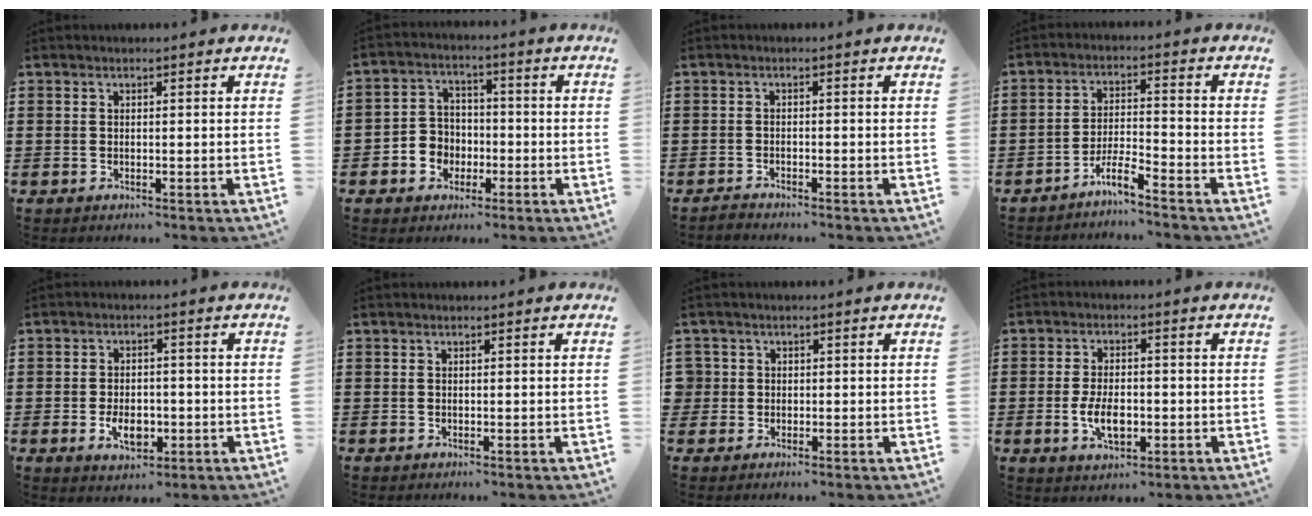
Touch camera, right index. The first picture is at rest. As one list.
[{"total": 4.4, "force": [-1.8, 4.0, 0.8], "torque": [-0.028, 0.012, -0.036]}, {"total": 1.0, "force": [-1.0, 0.1, 0.0], "torque": [-0.003, 0.001, -0.022]}, {"total": 4.5, "force": [-3.9, 0.1, 2.1], "torque": [-0.056, -0.002, -0.082]}, {"total": 4.9, "force": [-1.5, 2.9, 3.7], "torque": [-0.067, -0.003, -0.027]}, {"total": 0.0}, {"total": 2.0, "force": [0.1, 2.0, 0.2], "torque": [-0.015, 0.008, -0.001]}, {"total": 5.4, "force": [-1.2, 2.7, 4.5], "torque": [-0.086, -0.005, -0.024]}]